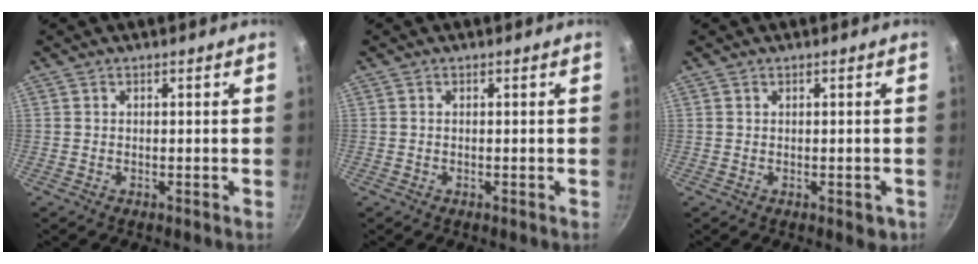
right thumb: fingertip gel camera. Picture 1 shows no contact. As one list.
[{"total": 0.0}, {"total": 2.3, "force": [-0.5, 1.5, 1.7], "torque": [-0.012, 0.001, -0.004]}]